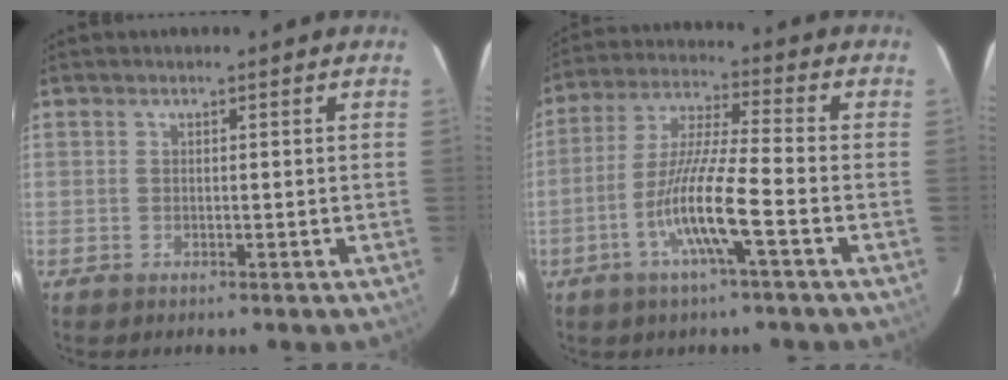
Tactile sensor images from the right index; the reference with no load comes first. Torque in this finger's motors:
{"motor_torque": [1.52, -0.62, 0.91, 0.21]}